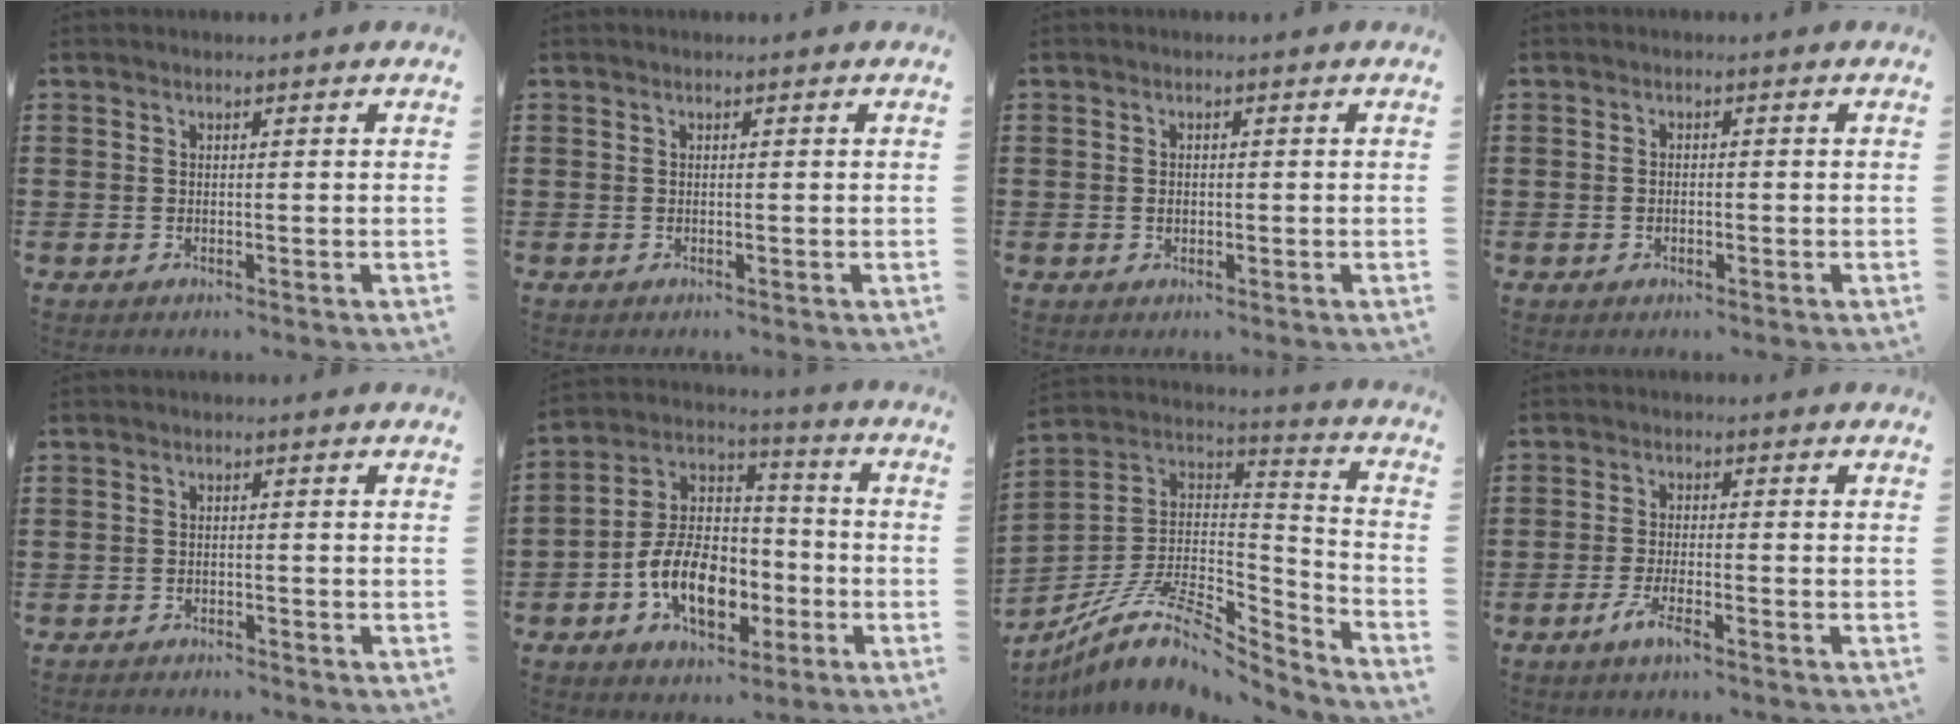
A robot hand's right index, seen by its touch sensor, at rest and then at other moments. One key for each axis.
{"total": 0.0}
{"total": 0.9, "fx": -0.1, "fy": 0.6, "fz": 0.6, "tx": -0.013, "ty": 0.002, "tz": -0.003}
{"total": 0.6, "fx": -0.4, "fy": 0.3, "fz": 0.4, "tx": -0.009, "ty": -0.003, "tz": -0.006}
{"total": 1.3, "fx": -1.3, "fy": 0.1, "fz": -0.2, "tx": 0.000, "ty": 0.002, "tz": -0.029}
{"total": 12.5, "fx": -4.7, "fy": 7.9, "fz": 8.6, "tx": -0.182, "ty": 0.012, "tz": -0.085}
{"total": 12.2, "fx": -8.0, "fy": 4.6, "fz": 7.9, "tx": -0.154, "ty": 0.019, "tz": -0.150}
{"total": 3.5, "fx": -2.3, "fy": 0.2, "fz": 2.7, "tx": -0.065, "ty": -0.012, "tz": -0.045}